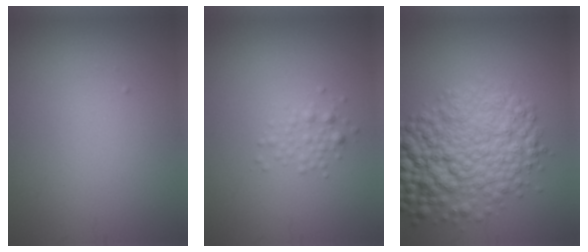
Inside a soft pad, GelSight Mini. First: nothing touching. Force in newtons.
{"total": 1.4, "press": 1.4, "slide": 0.1}
{"total": 9.1, "press": 9.1, "slide": 0.2}